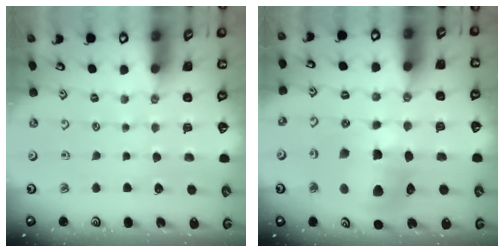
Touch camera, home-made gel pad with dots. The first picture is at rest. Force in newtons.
{"total": 14.0, "press": 13.8, "slide": 2.2}